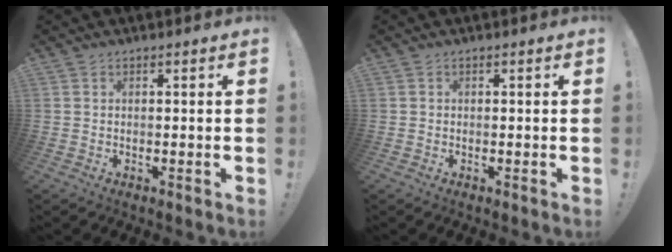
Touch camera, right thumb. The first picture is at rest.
{"total": 0.0}